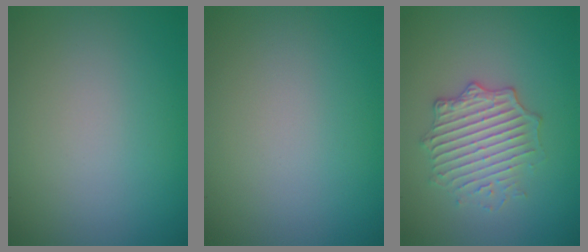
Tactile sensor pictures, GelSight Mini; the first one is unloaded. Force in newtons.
{"total": 0.0}
{"total": 3.9, "press": 3.5, "slide": 1.6}